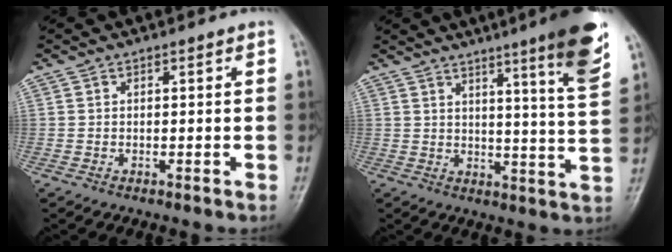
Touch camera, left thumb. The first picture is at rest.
{"total": 13.2, "force": [7.8, 0.5, 10.6], "torque": [-0.141, -0.045, 0.103]}